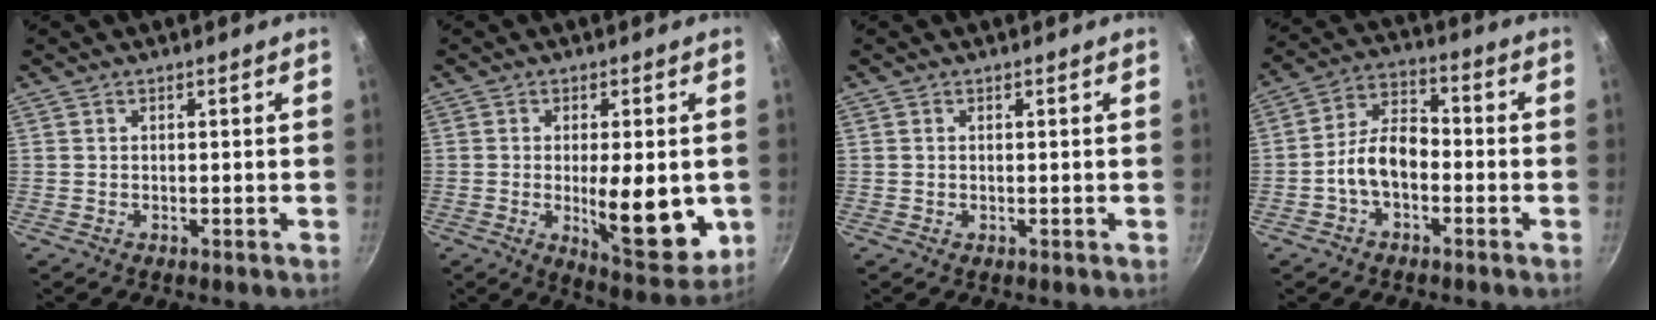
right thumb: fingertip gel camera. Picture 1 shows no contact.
{"total": 14.1, "force": [-1.7, 5.0, 13.1], "torque": [-0.158, -0.019, -0.015]}
{"total": 0.0}
{"total": 8.8, "force": [-2.6, 5.4, 6.4], "torque": [-0.096, 0.044, -0.058]}